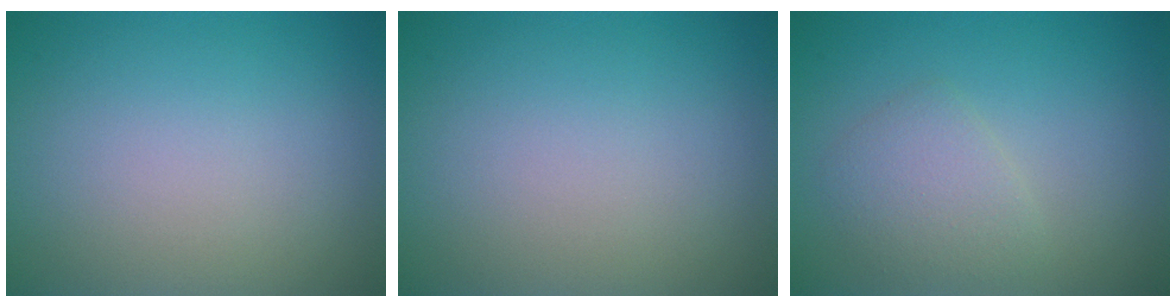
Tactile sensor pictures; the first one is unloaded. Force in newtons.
{"total": 0.0}
{"total": 2.4, "press": 2.4, "slide": 0.1}